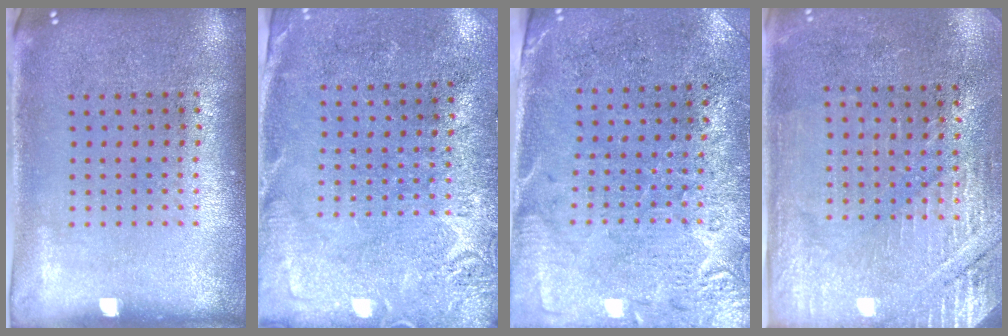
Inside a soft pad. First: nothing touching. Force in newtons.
{"total": 2.6, "press": 2.4, "slide": 1.1}
{"total": 2.7, "press": 2.4, "slide": 1.3}
{"total": 2.8, "press": 2.7, "slide": 0.8}